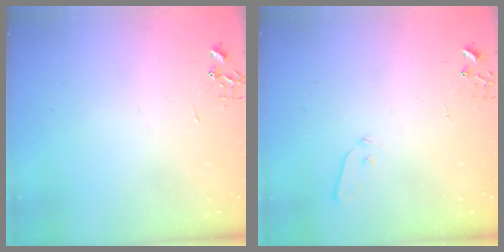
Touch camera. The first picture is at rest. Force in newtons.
{"total": 4.0, "press": 3.9, "slide": 0.6}